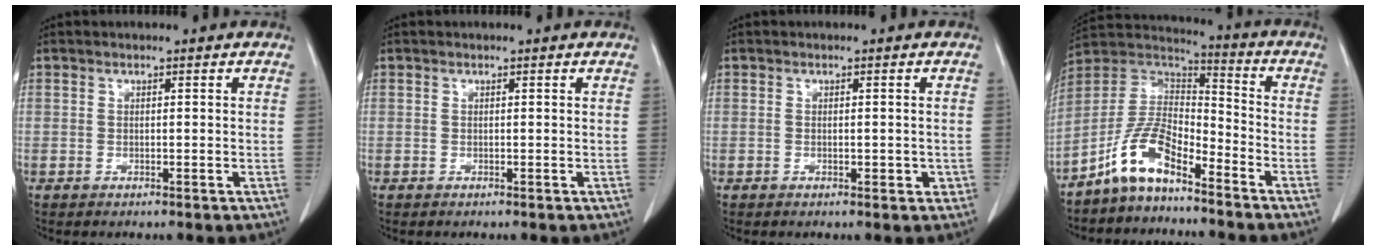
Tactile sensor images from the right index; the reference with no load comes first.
{"total": 0.0}
{"total": 1.5, "force": [-0.3, 0.9, 1.2], "torque": [-0.011, 0.001, 0.002]}
{"total": 9.6, "force": [-6.8, 3.5, 5.9], "torque": [-0.134, 0.025, -0.132]}